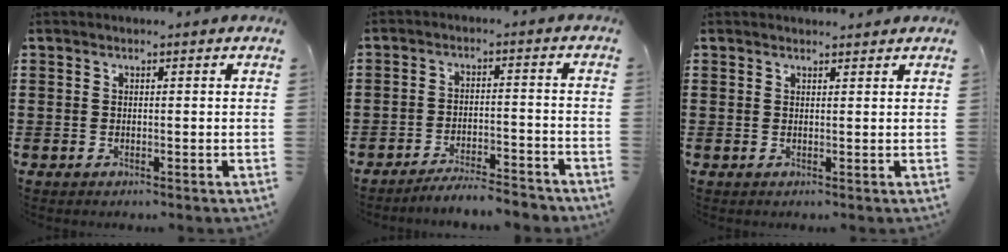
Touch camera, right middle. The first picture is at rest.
{"total": 4.5, "force": [-4.4, 0.1, 0.9], "torque": [-0.024, -0.001, -0.093]}
{"total": 1.0, "force": [1.0, 0.1, 0.0], "torque": [0.006, -0.003, 0.017]}